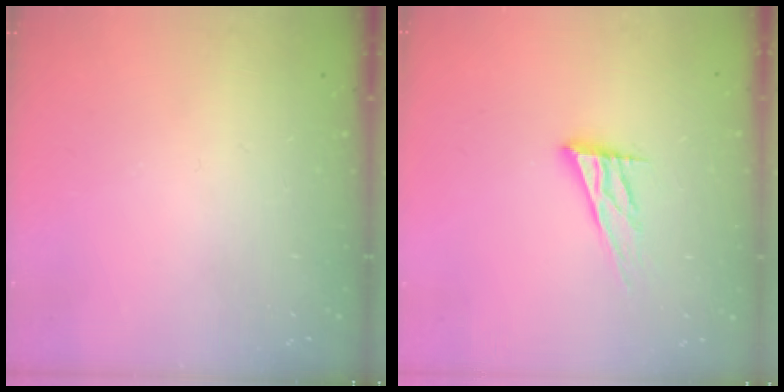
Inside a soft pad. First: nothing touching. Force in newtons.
{"total": 12.7, "press": 12.4, "slide": 2.8}